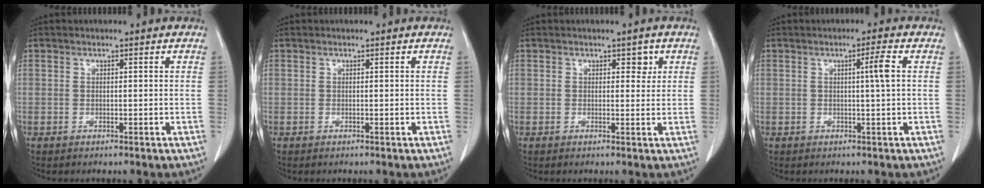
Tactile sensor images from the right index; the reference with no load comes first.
{"total": 0.0}
{"total": 1.9, "force": [1.0, 1.2, 1.2], "torque": [-0.006, 0.001, 0.012]}
{"total": 2.9, "force": [0.4, -0.7, 2.7], "torque": [-0.046, -0.002, 0.006]}